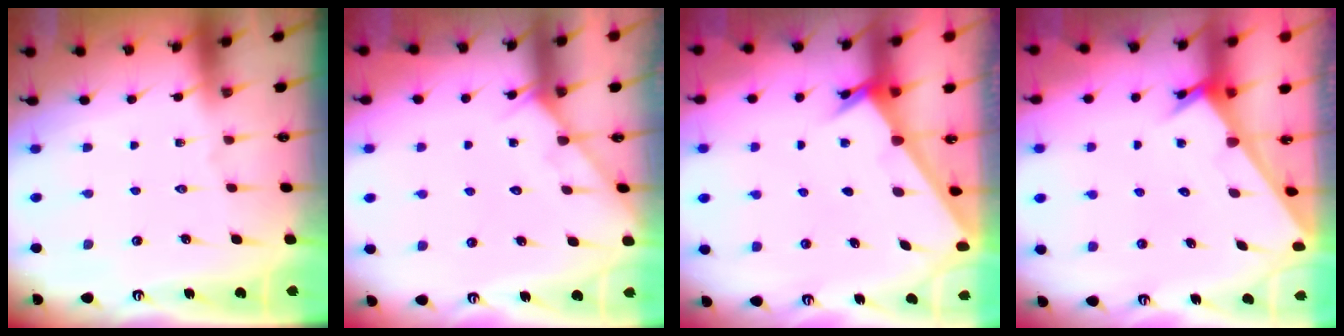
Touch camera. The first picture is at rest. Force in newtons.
{"total": 5.4, "press": 5.4, "slide": 0.5}
{"total": 2.3, "press": 2.3, "slide": 0.2}
{"total": 2.6, "press": 2.6, "slide": 0.1}